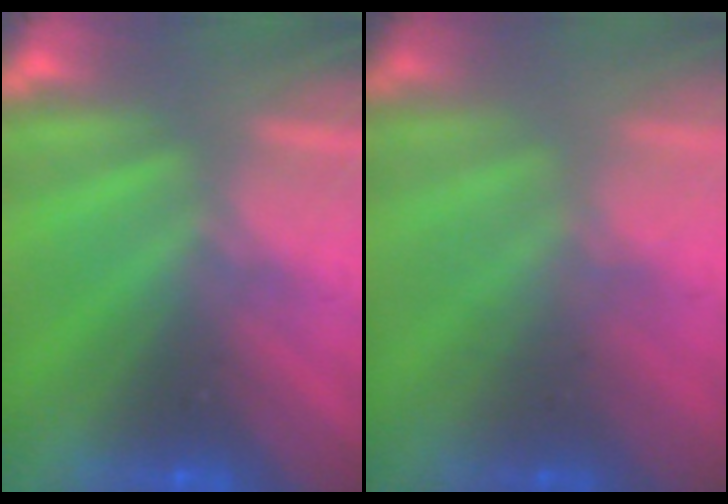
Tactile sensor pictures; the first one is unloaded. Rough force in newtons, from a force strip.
{"total": 1.8}